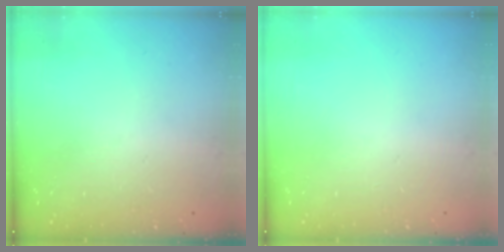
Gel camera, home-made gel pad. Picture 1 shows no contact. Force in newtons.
{"total": 0.0}